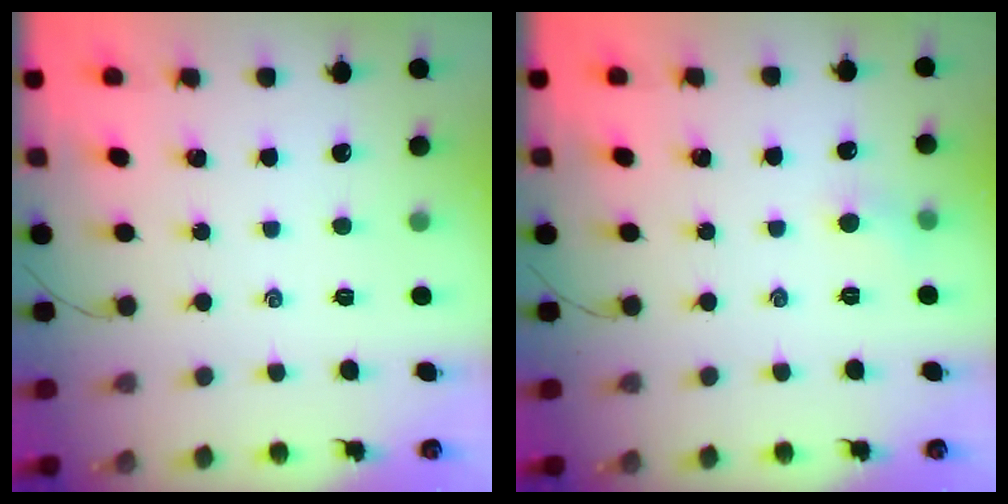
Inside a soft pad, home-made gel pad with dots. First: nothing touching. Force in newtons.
{"total": 3.6, "press": 3.4, "slide": 1.2}